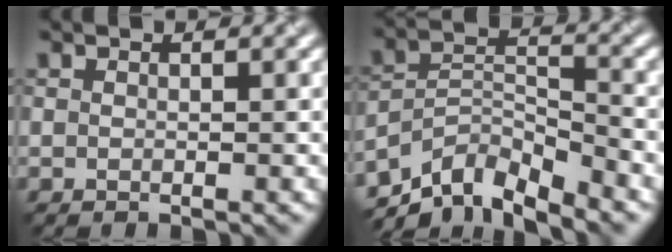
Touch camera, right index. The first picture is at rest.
{"total": 7.0, "force": [-5.5, 2.5, 3.5], "torque": [-0.051, -0.007, -0.110]}